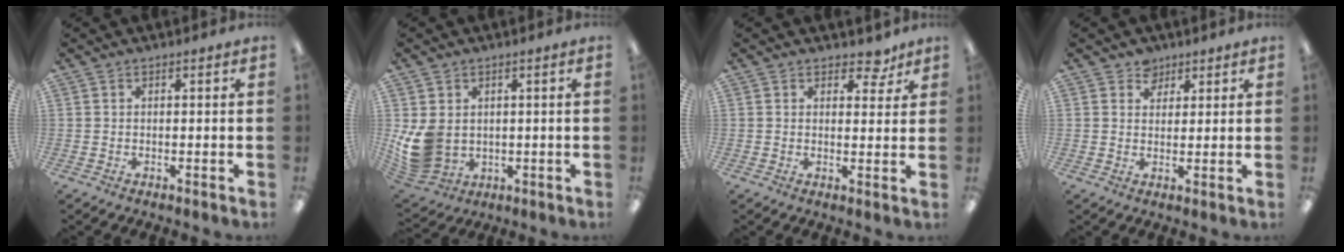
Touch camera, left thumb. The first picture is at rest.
{"total": 9.9, "force": [0.5, 8.1, 5.8], "torque": [-0.136, -0.010, 0.011]}
{"total": 3.3, "force": [2.5, 1.9, 1.1], "torque": [-0.001, -0.009, 0.041]}
{"total": 3.9, "force": [2.7, 2.7, 0.4], "torque": [0.006, -0.011, 0.047]}